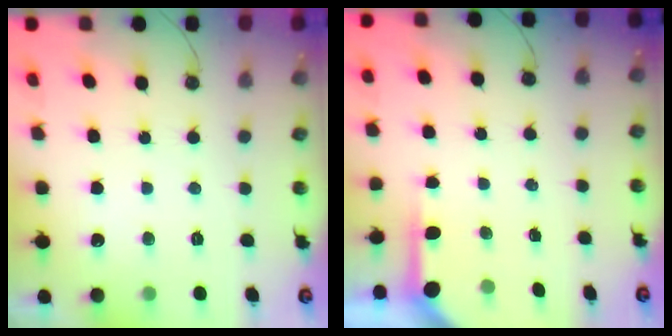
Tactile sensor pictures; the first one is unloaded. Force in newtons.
{"total": 3.7, "press": 3.7, "slide": 0.4}